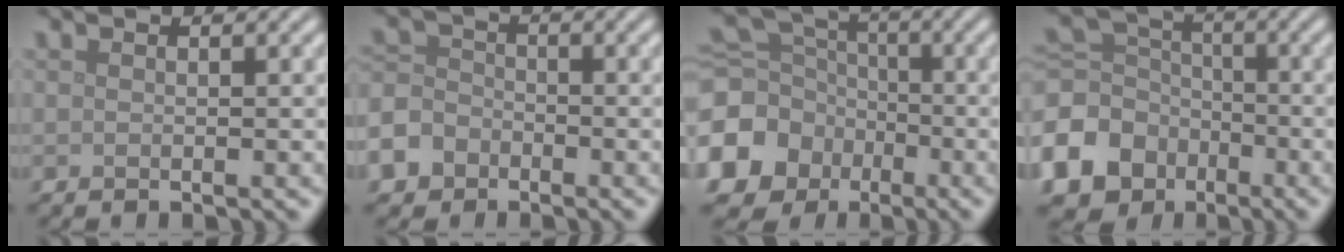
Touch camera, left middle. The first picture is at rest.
{"total": 6.3, "force": [-4.1, 4.5, 1.6], "torque": [-0.032, -0.014, -0.078]}
{"total": 11.7, "force": [-4.6, 10.1, 3.6], "torque": [-0.126, -0.042, -0.094]}
{"total": 9.9, "force": [-4.6, 8.1, 3.5], "torque": [-0.112, -0.016, -0.097]}